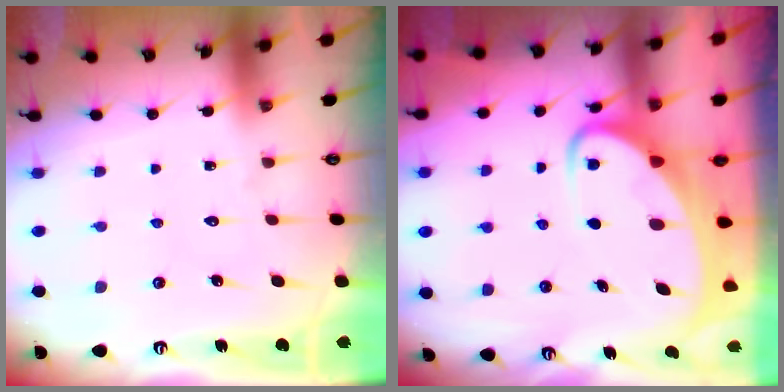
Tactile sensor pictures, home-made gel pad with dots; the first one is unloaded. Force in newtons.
{"total": 5.3, "press": 5.2, "slide": 0.8}